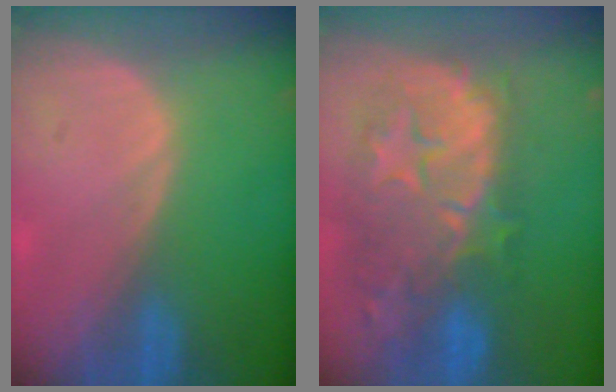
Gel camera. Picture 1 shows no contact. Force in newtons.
{"total": 11.7, "press": 10.7, "slide": 4.8}